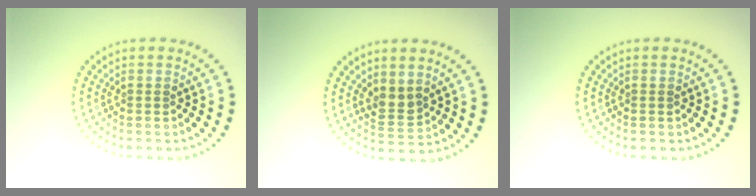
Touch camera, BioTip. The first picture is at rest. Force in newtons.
{"total": 1.9, "press": 1.6, "slide": 1.0}
{"total": 0.0}